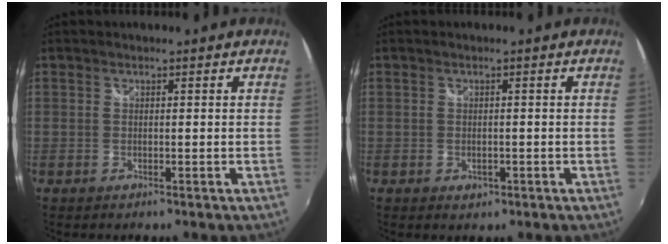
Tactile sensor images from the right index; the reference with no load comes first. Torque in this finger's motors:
{"motor_torque": [0.00, -0.04, 0.00, 0.00]}